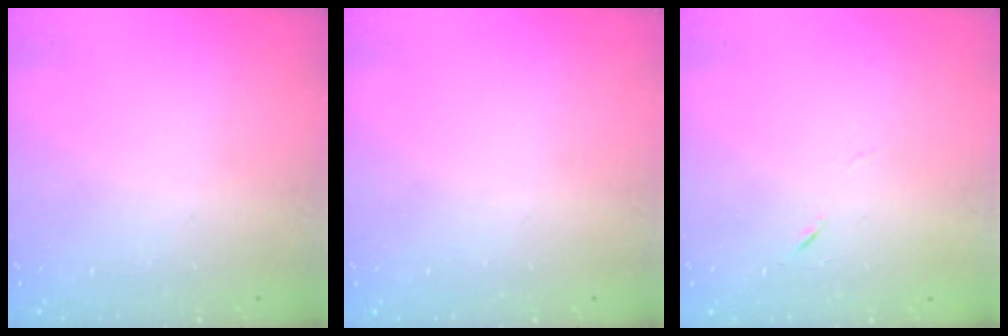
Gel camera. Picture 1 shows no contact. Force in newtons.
{"total": 0.0}
{"total": 3.8, "press": 3.6, "slide": 1.1}